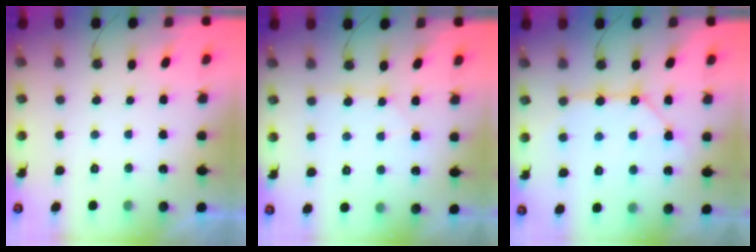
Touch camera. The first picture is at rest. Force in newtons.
{"total": 3.9, "press": 3.9, "slide": 0.5}
{"total": 10.0, "press": 9.9, "slide": 1.0}